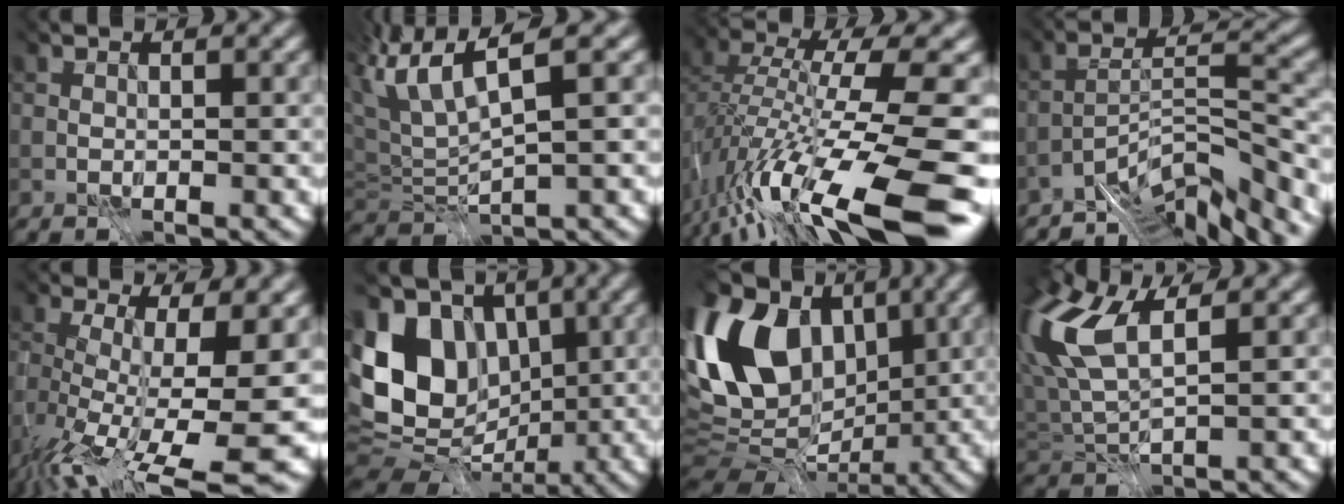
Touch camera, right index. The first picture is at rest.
{"total": 4.0, "force": [0.7, -0.1, 3.9], "torque": [-0.099, 0.000, 0.038]}
{"total": 14.1, "force": [-7.8, 2.2, 11.5], "torque": [-0.215, -0.017, -0.108]}
{"total": 8.8, "force": [-8.4, -0.8, 2.5], "torque": [-0.041, -0.015, -0.125]}
{"total": 13.3, "force": [-4.9, 3.9, 11.8], "torque": [-0.214, -0.038, -0.029]}
{"total": 8.7, "force": [-0.3, 6.8, 5.3], "torque": [-0.111, -0.014, 0.007]}
{"total": 11.6, "force": [1.0, 8.2, 8.3], "torque": [-0.161, 0.010, 0.029]}
{"total": 7.6, "force": [1.6, 3.1, 6.7], "torque": [-0.182, 0.007, 0.050]}